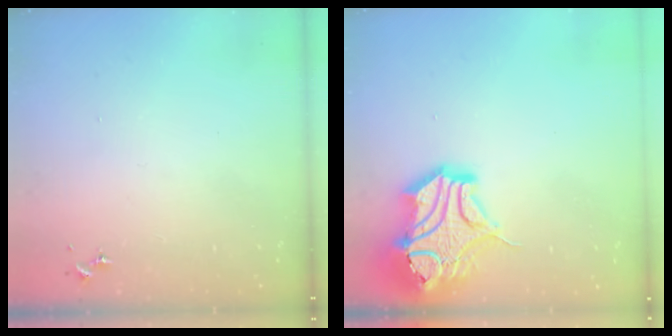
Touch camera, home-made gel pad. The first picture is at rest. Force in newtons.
{"total": 19.2, "press": 19.0, "slide": 3.0}